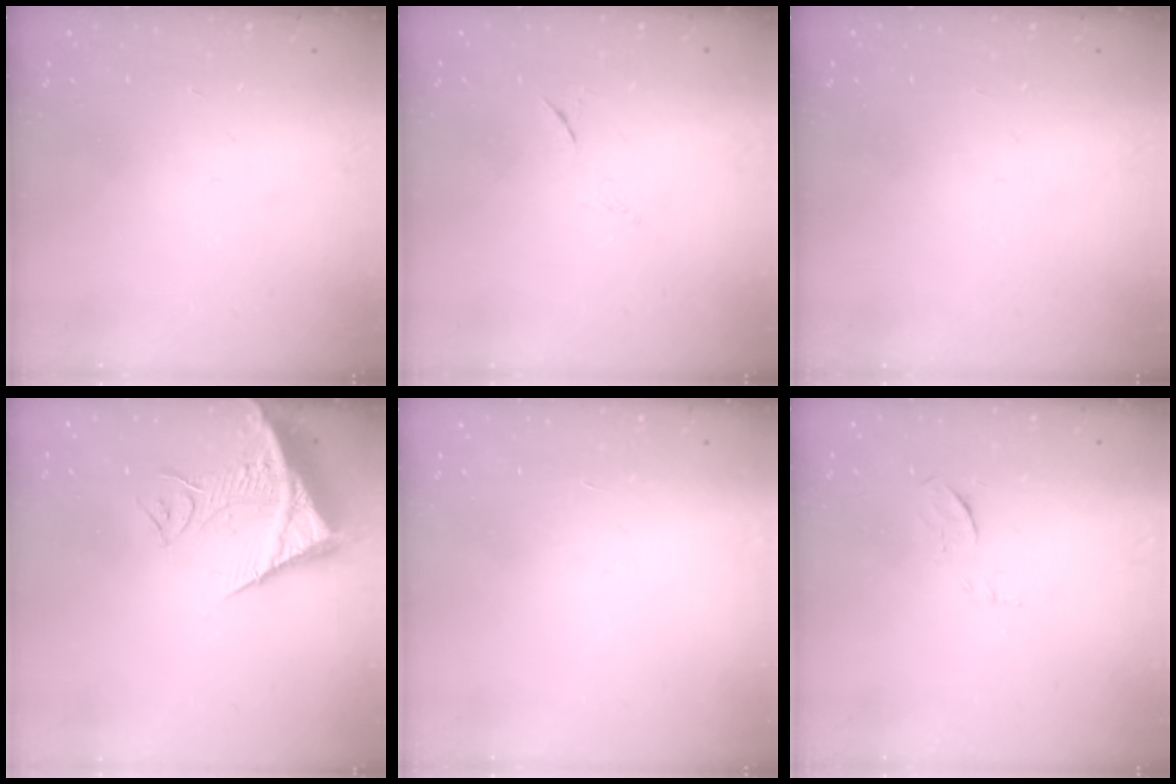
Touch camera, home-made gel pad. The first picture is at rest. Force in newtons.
{"total": 6.2, "press": 6.1, "slide": 0.9}
{"total": 0.0}
{"total": 13.0, "press": 12.9, "slide": 1.8}
{"total": 1.5, "press": 1.5, "slide": 0.1}
{"total": 5.0, "press": 4.9, "slide": 1.2}